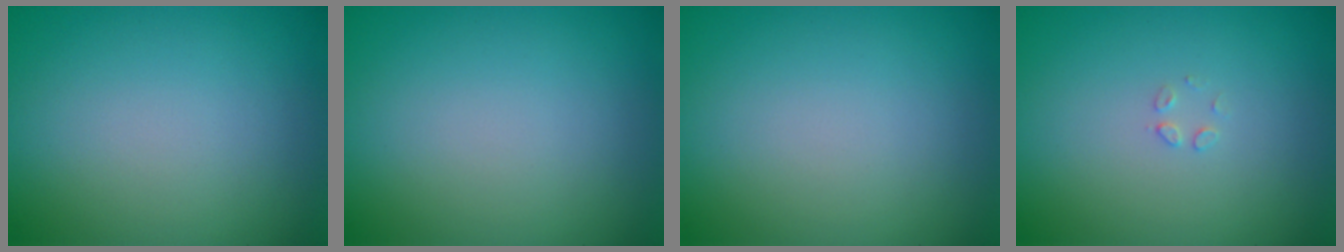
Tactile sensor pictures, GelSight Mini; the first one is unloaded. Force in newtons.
{"total": 0.0}
{"total": 0.0}
{"total": 0.8, "press": 0.8, "slide": 0.0}